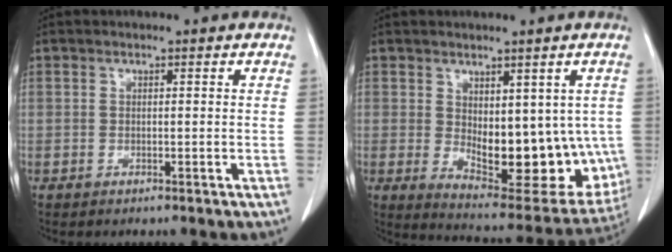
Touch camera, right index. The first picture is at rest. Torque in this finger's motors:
{"motor_torque": [0.78, 0.66, 0.25, 0.08]}